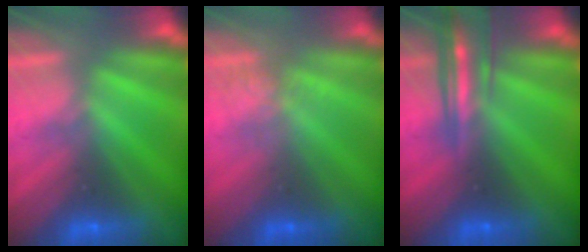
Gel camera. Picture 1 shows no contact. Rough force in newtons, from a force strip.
{"total": 1.5}
{"total": 5.9}